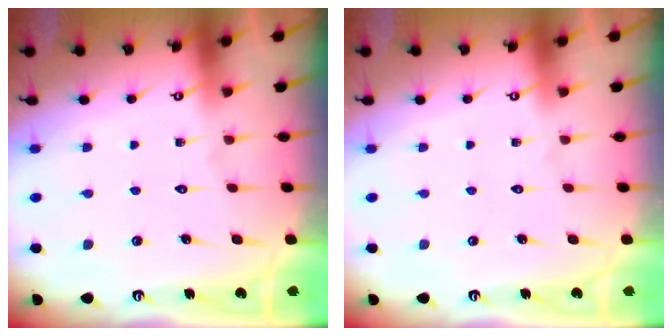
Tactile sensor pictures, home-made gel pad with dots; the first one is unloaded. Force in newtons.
{"total": 0.0}